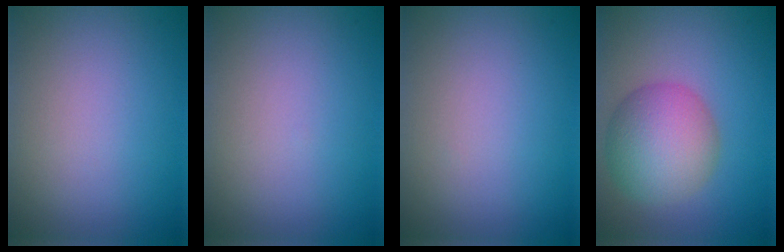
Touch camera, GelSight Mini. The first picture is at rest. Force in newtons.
{"total": 0.0}
{"total": 0.0}
{"total": 6.8, "press": 6.8, "slide": 0.2}